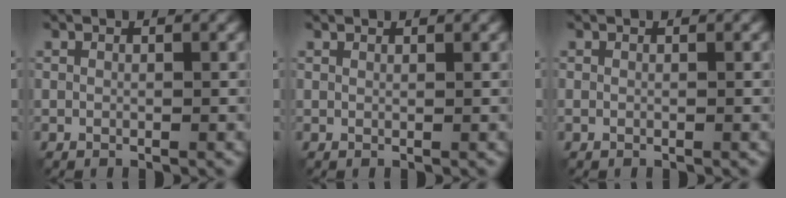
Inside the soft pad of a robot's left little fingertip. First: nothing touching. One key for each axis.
{"total": 0.6, "fx": 0.6, "fy": 0.0, "fz": 0.1, "tx": -0.002, "ty": -0.002, "tz": 0.009}
{"total": 0.0}